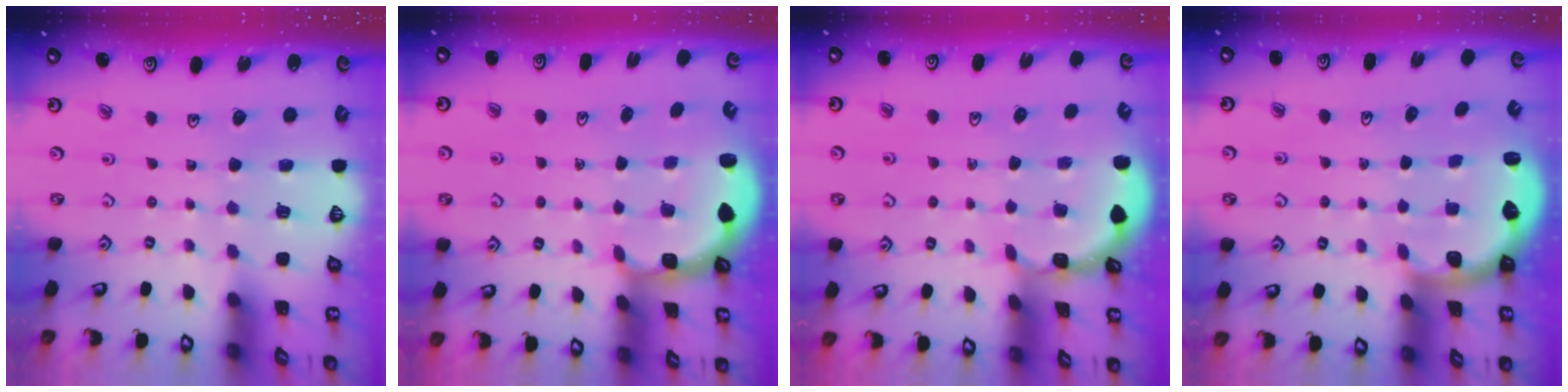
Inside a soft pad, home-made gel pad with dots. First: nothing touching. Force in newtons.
{"total": 2.5, "press": 2.2, "slide": 1.1}
{"total": 1.6, "press": 1.6, "slide": 0.1}
{"total": 2.2, "press": 2.1, "slide": 0.8}